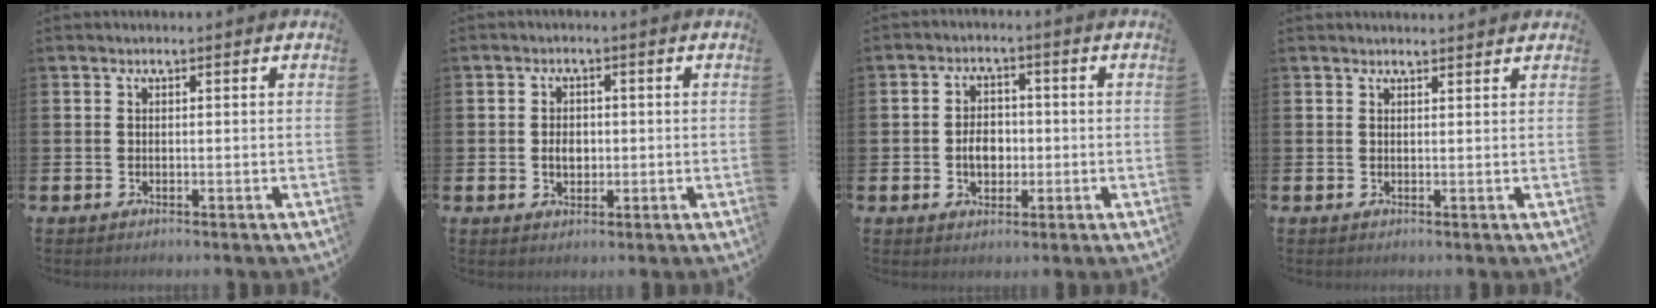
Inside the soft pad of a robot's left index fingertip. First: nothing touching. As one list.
[{"total": 2.8, "force": [-0.1, 1.9, 2.0], "torque": [-0.021, -0.001, -0.008]}, {"total": 4.0, "force": [-0.7, 3.0, 2.7], "torque": [-0.036, 0.001, -0.020]}, {"total": 1.1, "force": [1.1, -0.1, -0.1], "torque": [0.015, -0.011, 0.017]}]